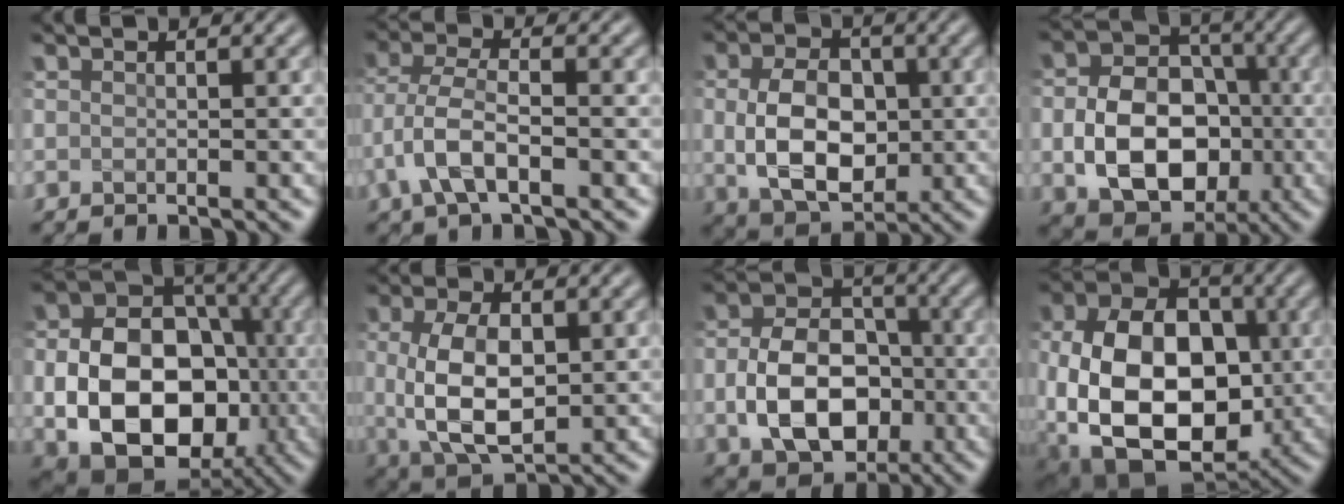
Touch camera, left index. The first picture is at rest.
{"total": 4.5, "force": [-1.6, 1.9, 3.7], "torque": [-0.086, 0.007, -0.039]}
{"total": 7.0, "force": [0.2, 4.8, 5.0], "torque": [-0.100, -0.001, 0.003]}
{"total": 9.0, "force": [-1.8, 6.8, 5.6], "torque": [-0.096, -0.003, -0.029]}
{"total": 13.0, "force": [-2.5, 9.6, 8.4], "torque": [-0.135, -0.017, -0.047]}
{"total": 6.8, "force": [0.6, 3.6, 5.7], "torque": [-0.122, 0.001, 0.012]}
{"total": 8.2, "force": [-1.6, 5.9, 5.5], "torque": [-0.102, -0.002, -0.026]}
{"total": 15.4, "force": [-1.2, 10.9, 10.9], "torque": [-0.187, -0.011, -0.013]}